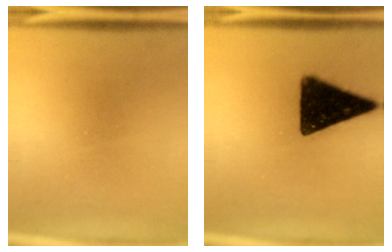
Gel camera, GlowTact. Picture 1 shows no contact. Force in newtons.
{"total": 15.6}